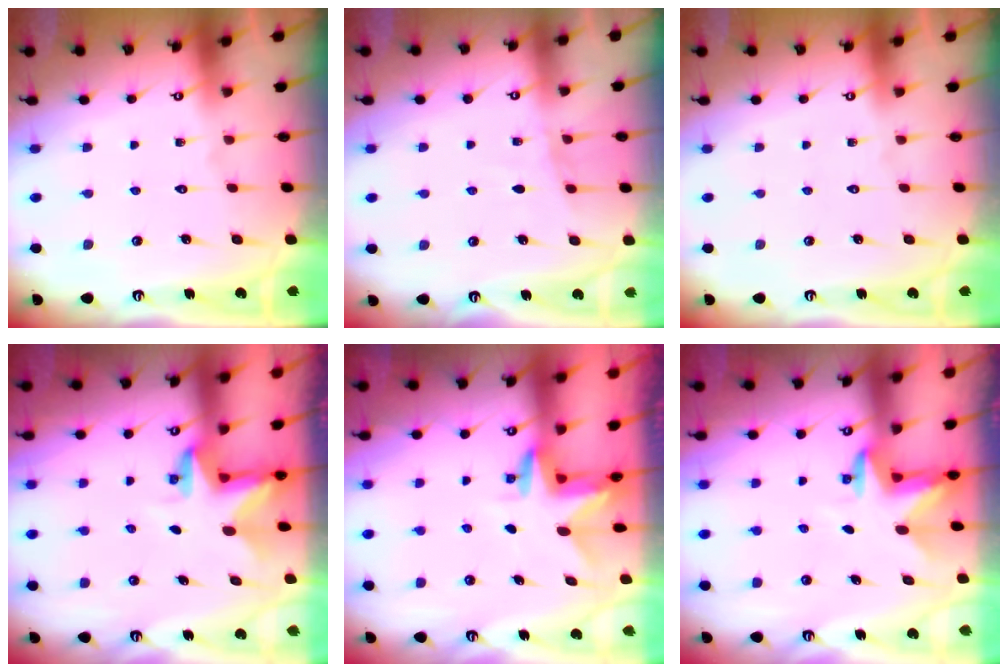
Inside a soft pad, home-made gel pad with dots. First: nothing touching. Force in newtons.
{"total": 4.8, "press": 4.8, "slide": 0.6}
{"total": 0.0}
{"total": 2.8, "press": 2.8, "slide": 0.2}
{"total": 3.0, "press": 3.0, "slide": 0.2}
{"total": 3.1, "press": 3.0, "slide": 0.7}